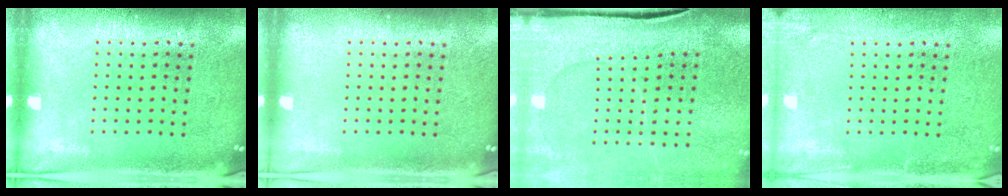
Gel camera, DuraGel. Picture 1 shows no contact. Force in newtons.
{"total": 0.0}
{"total": 3.9, "press": 3.2, "slide": 2.3}
{"total": 2.0, "press": 1.9, "slide": 0.1}